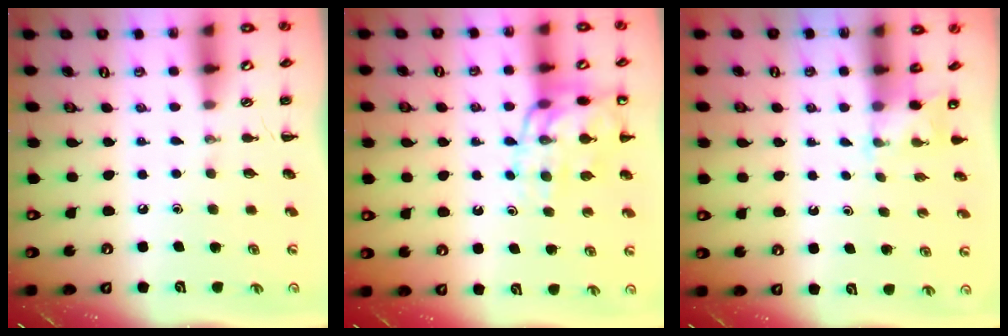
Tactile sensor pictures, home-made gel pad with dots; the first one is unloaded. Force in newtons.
{"total": 13.3, "press": 13.1, "slide": 2.5}
{"total": 2.2, "press": 2.1, "slide": 0.7}